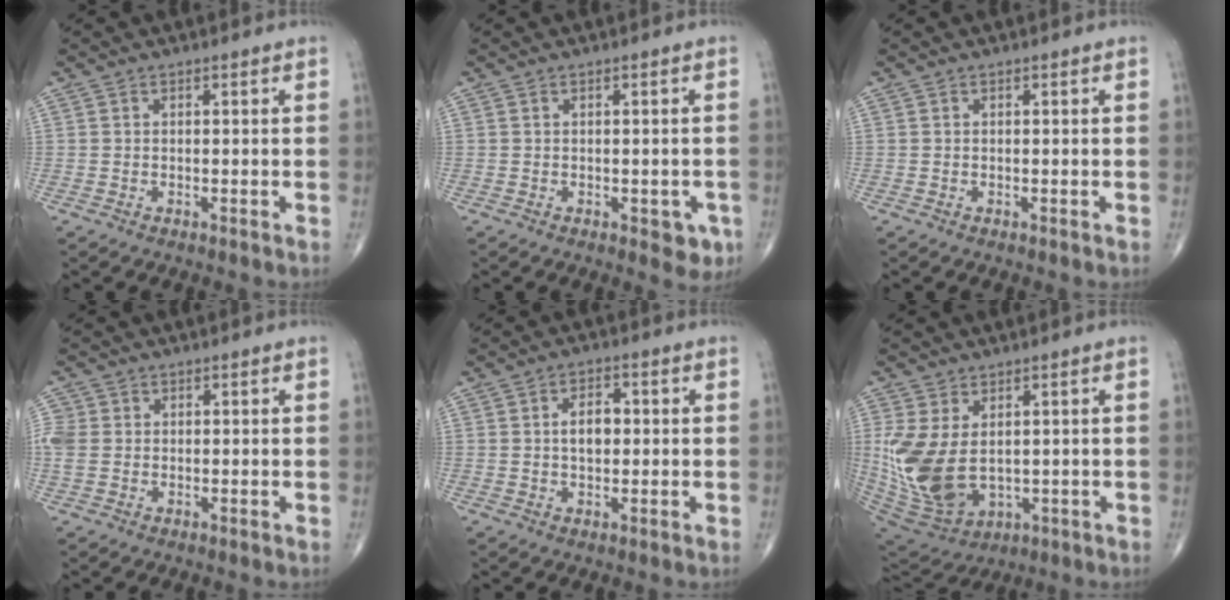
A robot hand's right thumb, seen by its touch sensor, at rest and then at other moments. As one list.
[{"total": 3.8, "force": [-1.3, 2.0, 3.0], "torque": [-0.011, -0.001, -0.012]}, {"total": 0.0}, {"total": 4.2, "force": [0.3, 3.6, 2.2], "torque": [-0.058, 0.010, 0.008]}, {"total": 5.1, "force": [0.4, 3.2, 3.9], "torque": [-0.057, 0.009, 0.005]}, {"total": 15.5, "force": [0.6, 10.0, 11.9], "torque": [-0.253, -0.019, 0.040]}]